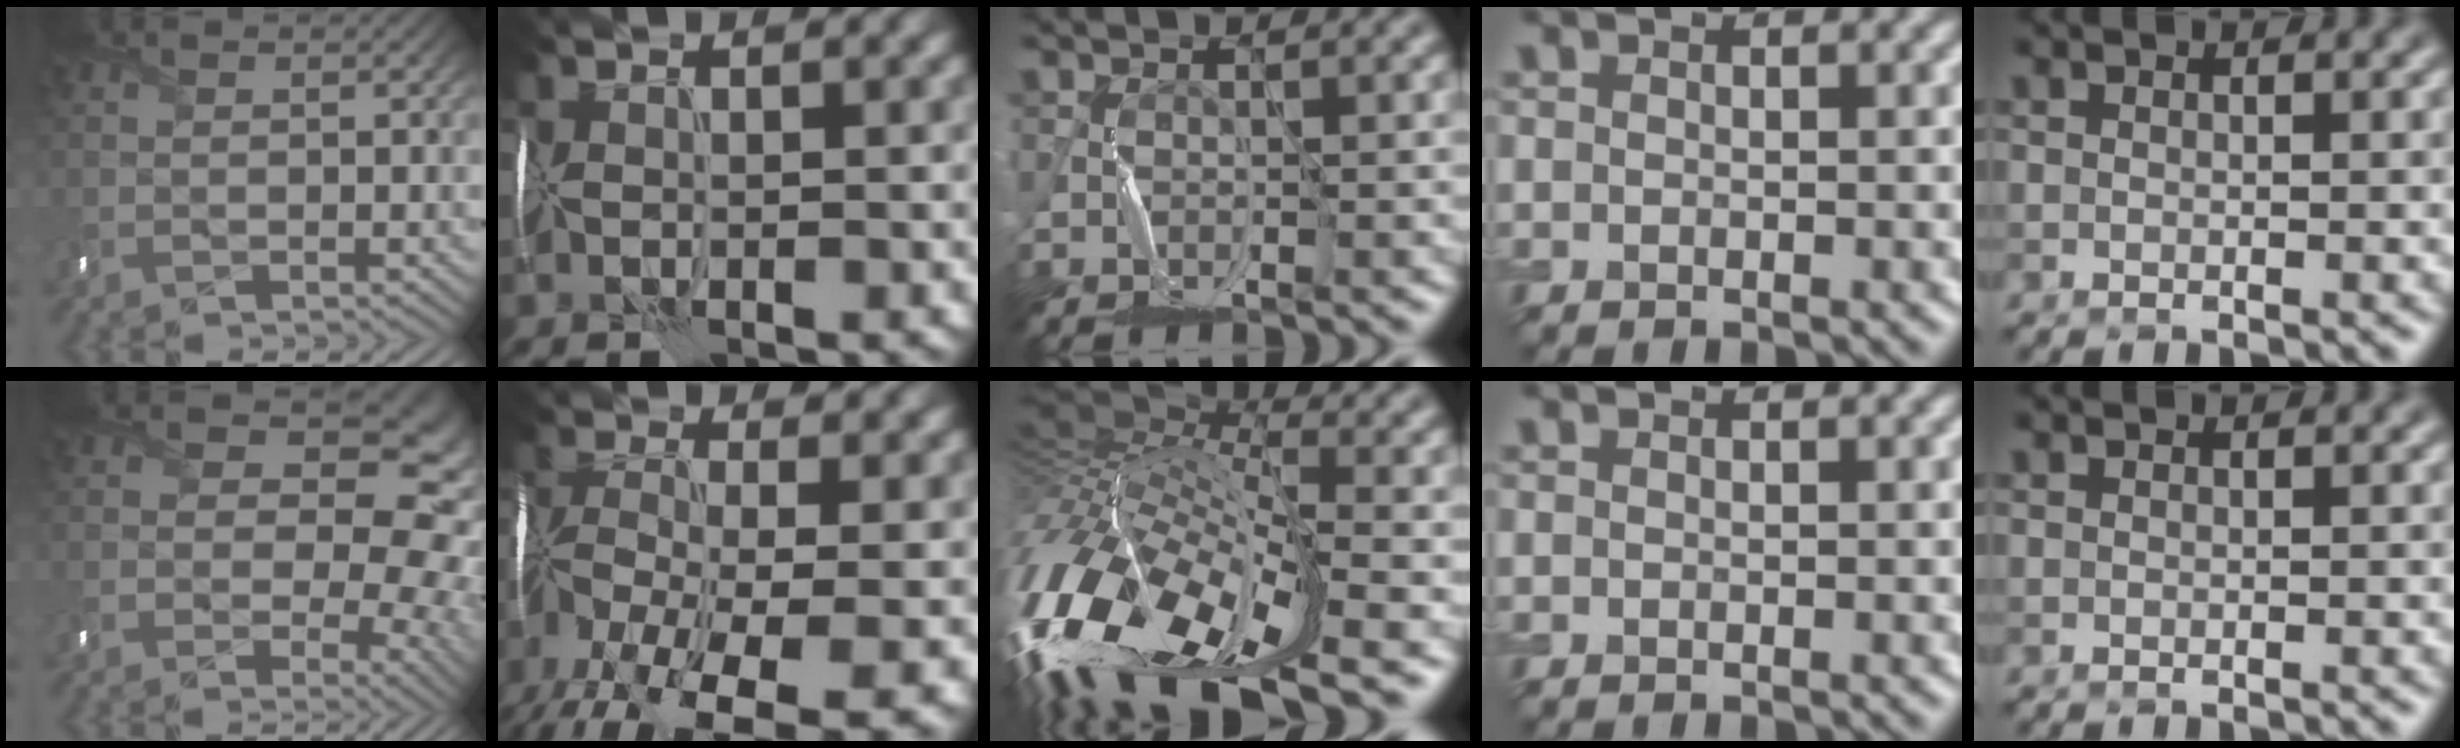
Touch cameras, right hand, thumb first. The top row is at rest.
{"thumb": {"total": 16.7, "force": [2.1, 11.2, 12.2], "torque": [-0.140, -0.008, 0.053]}, "index": {"total": 14.2, "force": [-8.6, 5.7, 9.8], "torque": [-0.196, -0.026, -0.113]}, "middle": {"total": 15.8, "force": [-7.6, 7.2, 11.8], "torque": [-0.268, 0.011, -0.140]}}